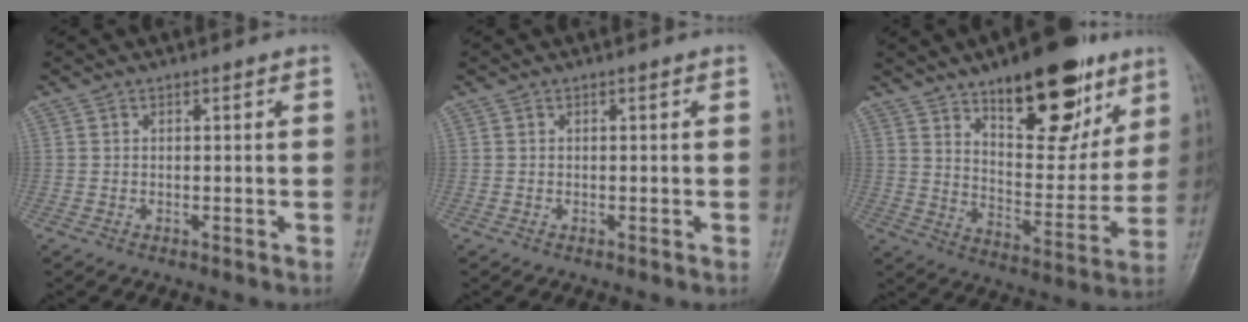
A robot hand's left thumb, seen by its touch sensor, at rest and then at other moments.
{"total": 0.0}
{"total": 21.9, "force": [12.9, 9.5, 14.9], "torque": [-0.164, -0.066, 0.205]}